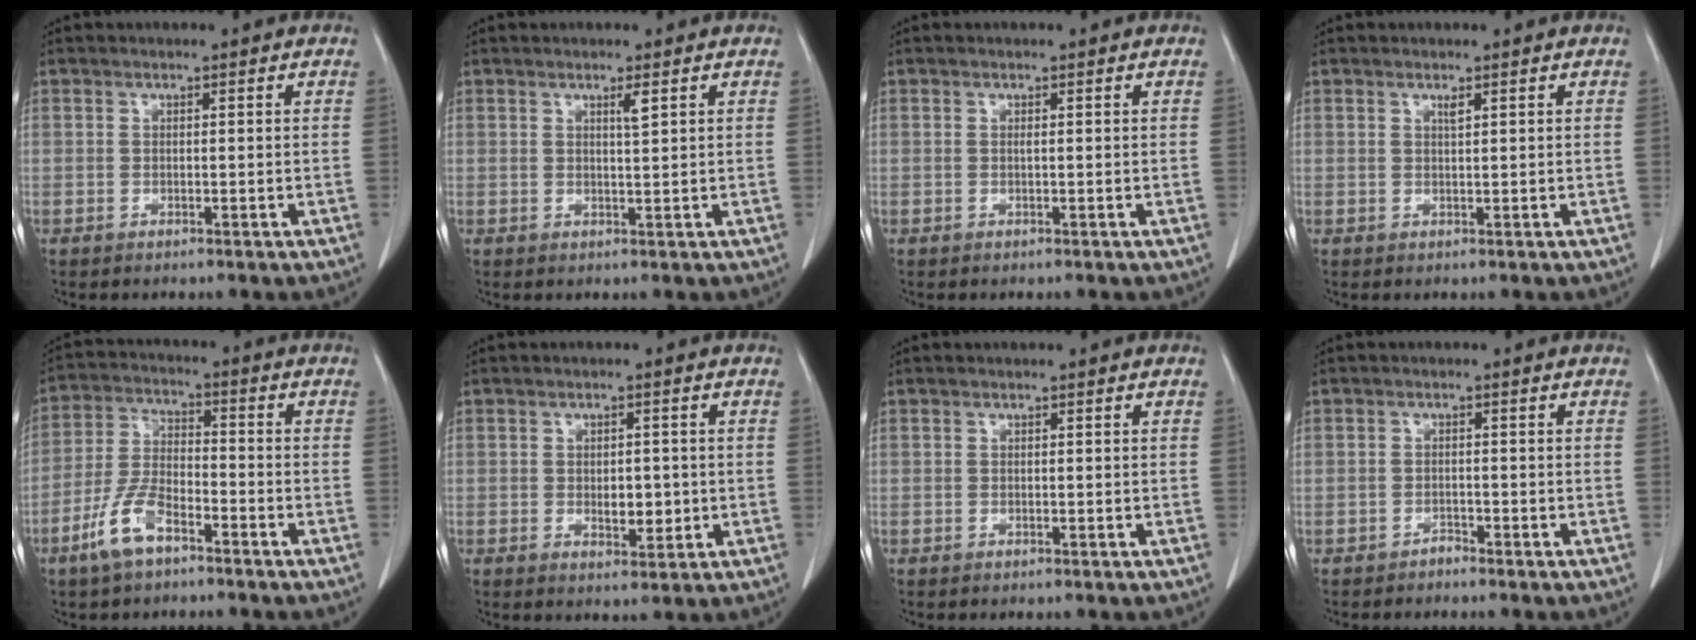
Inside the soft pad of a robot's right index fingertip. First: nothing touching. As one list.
[{"total": 1.4, "force": [0.8, -0.1, 1.2], "torque": [-0.023, -0.005, 0.013]}, {"total": 0.0}, {"total": 0.7, "force": [0.5, 0.0, 0.6], "torque": [-0.012, -0.003, 0.009]}, {"total": 8.2, "force": [-5.1, 3.0, 5.6], "torque": [-0.133, -0.001, -0.102]}, {"total": 3.7, "force": [-0.4, 2.0, 3.1], "torque": [-0.045, -0.001, 0.002]}, {"total": 0.0}, {"total": 1.0, "force": [-0.9, 0.4, -0.1], "torque": [0.003, 0.001, -0.020]}]